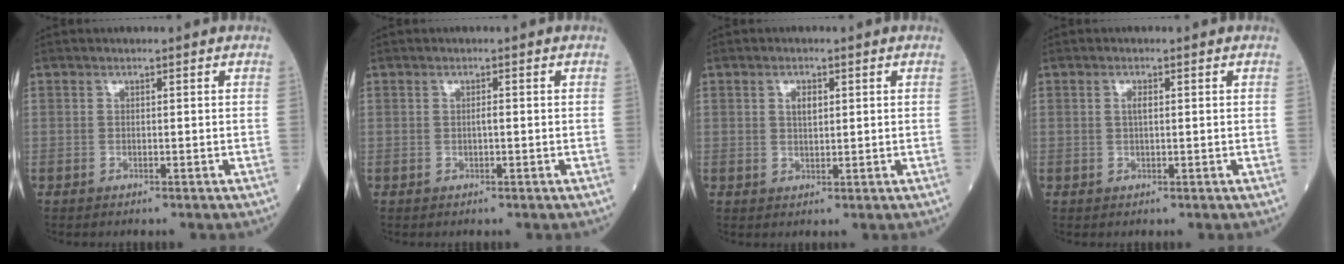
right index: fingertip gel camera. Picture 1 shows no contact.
{"total": 0.6, "force": [-0.1, 0.1, 0.6], "torque": [-0.011, 0.002, -0.003]}
{"total": 2.1, "force": [0.7, 1.0, 1.7], "torque": [-0.030, 0.001, 0.012]}
{"total": 1.2, "force": [0.2, 0.3, 1.1], "torque": [-0.024, 0.003, 0.001]}